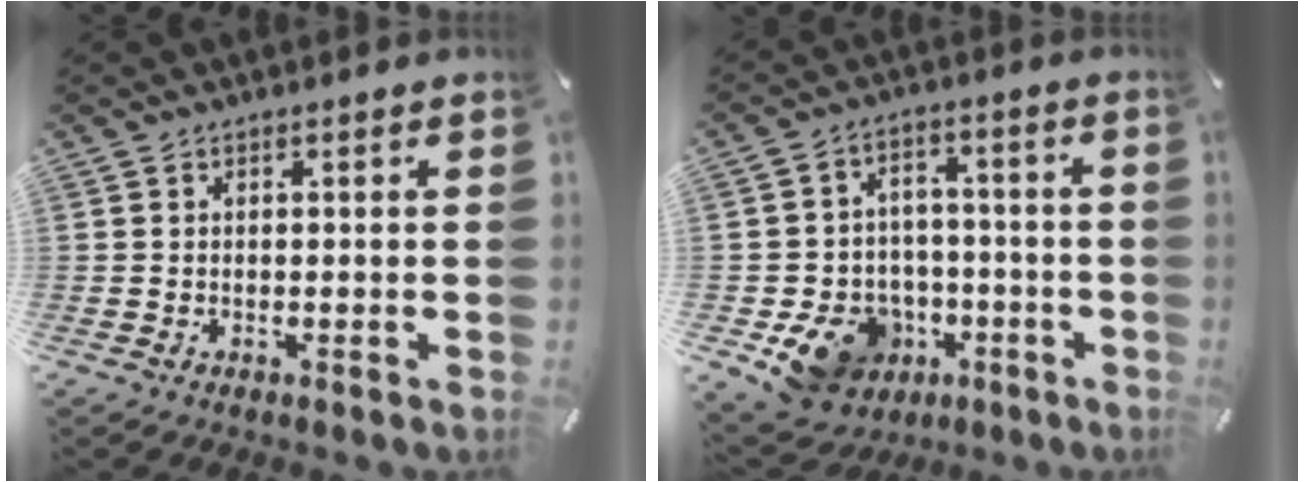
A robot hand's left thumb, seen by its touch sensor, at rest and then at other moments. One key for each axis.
{"total": 12.1, "fx": -5.2, "fy": 10.1, "fz": 4.4, "tx": -0.065, "ty": 0.031, "tz": -0.081}